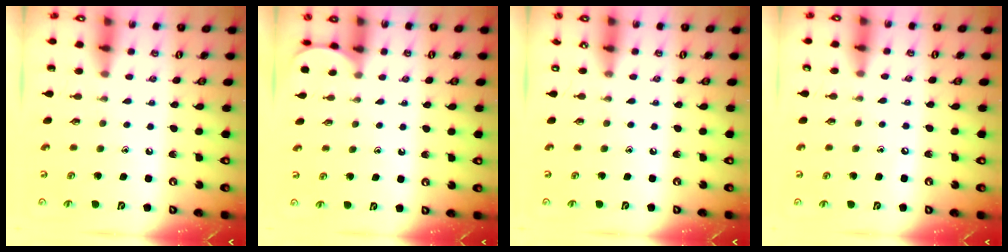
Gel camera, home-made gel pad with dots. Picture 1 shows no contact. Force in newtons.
{"total": 1.1, "press": 1.1, "slide": 0.1}
{"total": 0.0}
{"total": 2.7, "press": 2.7, "slide": 0.3}